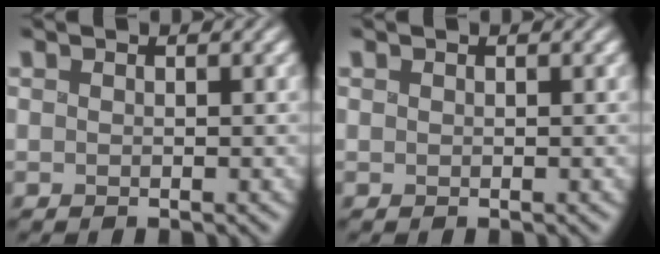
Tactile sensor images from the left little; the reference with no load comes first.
{"total": 0.0}